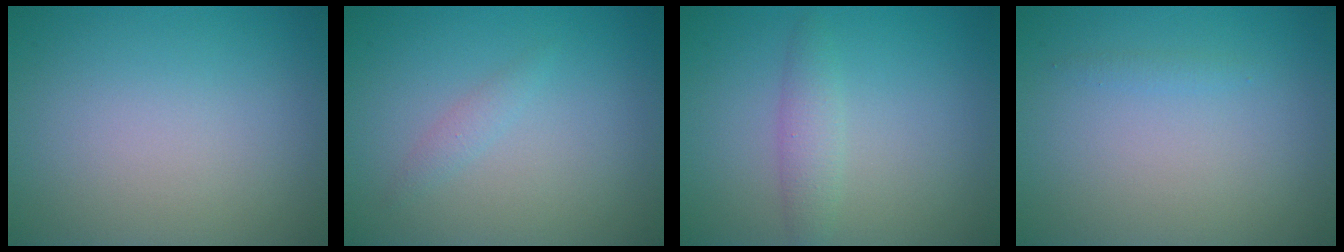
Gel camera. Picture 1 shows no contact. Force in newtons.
{"total": 0.9, "press": 0.9, "slide": 0.0}
{"total": 1.9, "press": 1.9, "slide": 0.0}
{"total": 0.5, "press": 0.5, "slide": 0.0}